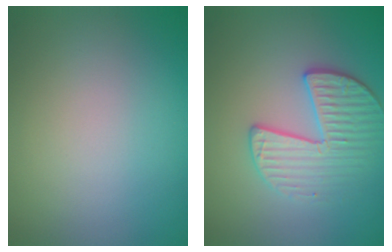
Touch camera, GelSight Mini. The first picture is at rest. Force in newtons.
{"total": 3.4, "press": 3.3, "slide": 1.0}